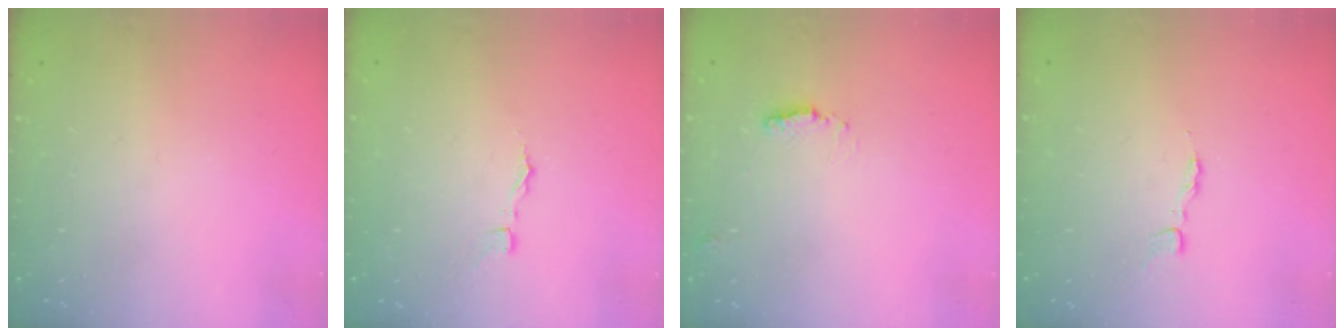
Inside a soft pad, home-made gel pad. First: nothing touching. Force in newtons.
{"total": 1.7, "press": 1.7, "slide": 0.1}
{"total": 4.6, "press": 4.6, "slide": 0.7}
{"total": 2.5, "press": 2.5, "slide": 0.3}